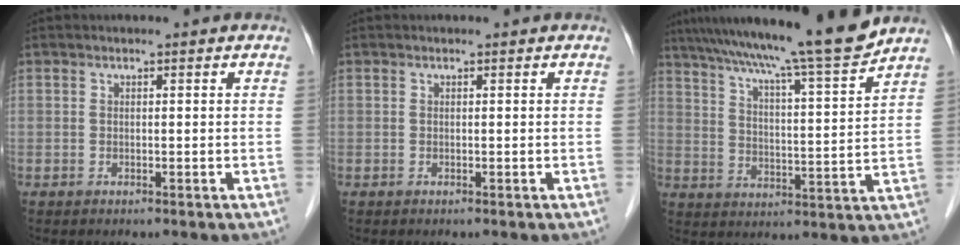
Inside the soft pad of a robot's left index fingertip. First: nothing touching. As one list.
[{"total": 0.0}, {"total": 17.1, "force": [14.6, -1.4, 8.8], "torque": [-0.144, -0.008, 0.219]}]